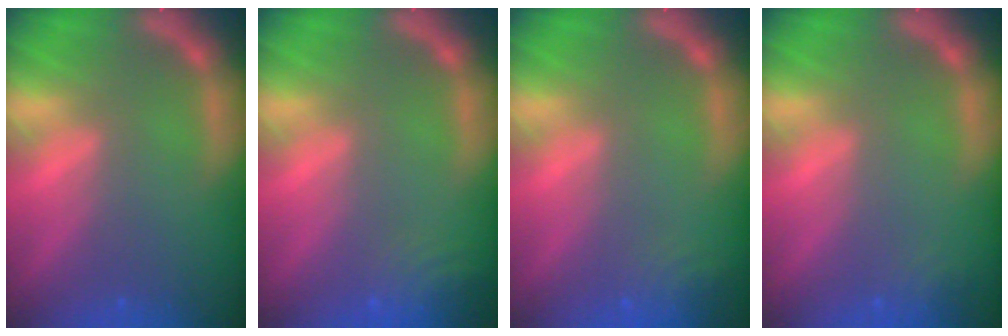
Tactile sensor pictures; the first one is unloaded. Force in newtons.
{"total": 4.6}
{"total": 3.0}
{"total": 1.4}